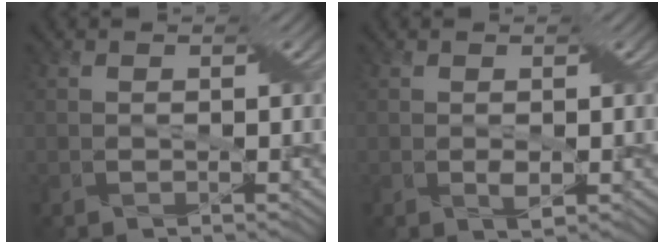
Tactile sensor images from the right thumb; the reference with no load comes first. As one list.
[{"total": 1.3, "force": [-0.1, 0.6, 1.1], "torque": [-0.022, -0.002, 0.002]}]